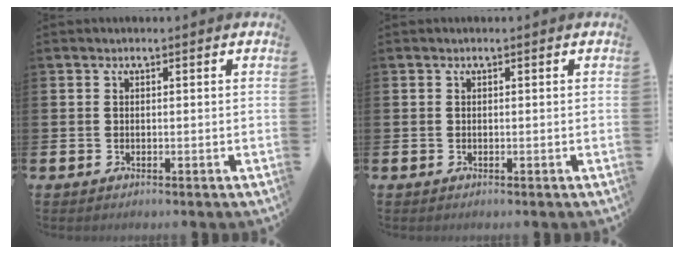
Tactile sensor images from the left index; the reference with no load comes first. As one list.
[{"total": 0.0}]